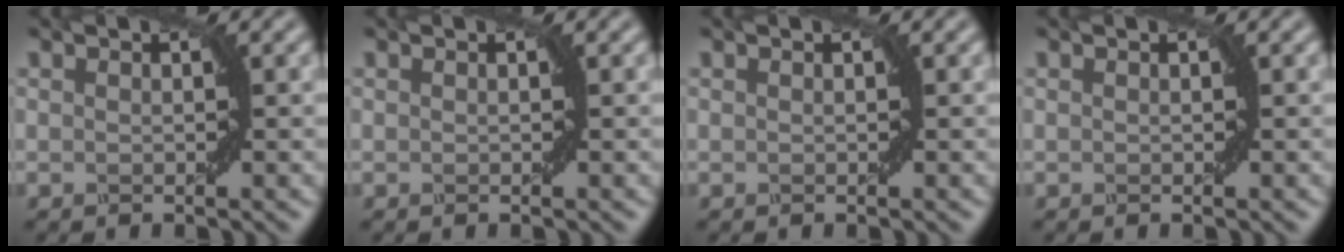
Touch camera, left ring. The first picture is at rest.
{"total": 0.0}
{"total": 0.0}
{"total": 0.0}